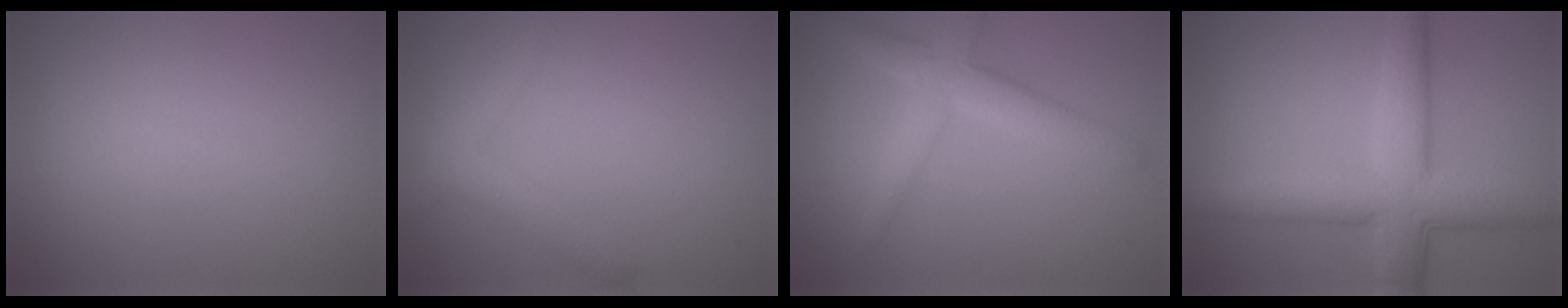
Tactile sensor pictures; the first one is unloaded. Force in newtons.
{"total": 3.3, "press": 3.3, "slide": 0.1}
{"total": 4.0, "press": 3.9, "slide": 0.2}
{"total": 7.5, "press": 7.5, "slide": 0.1}